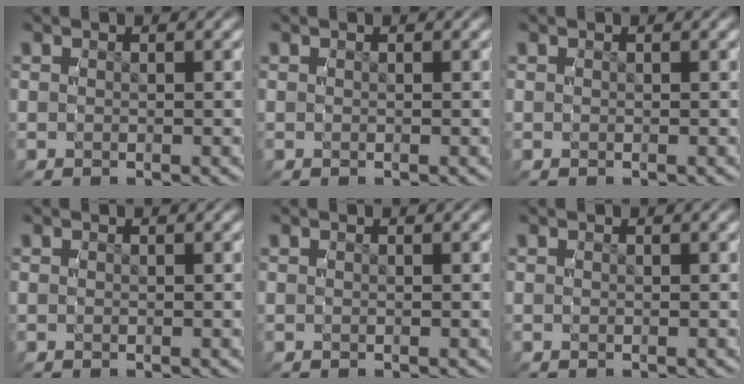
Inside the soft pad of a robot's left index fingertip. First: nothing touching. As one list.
[{"total": 0.0}, {"total": 0.0}, {"total": 0.0}, {"total": 0.0}, {"total": 0.0}]